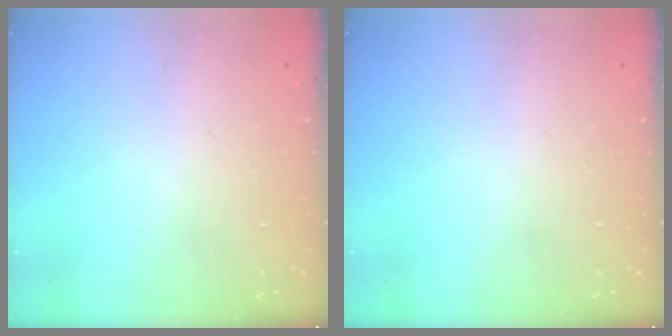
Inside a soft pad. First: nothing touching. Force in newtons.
{"total": 0.0}